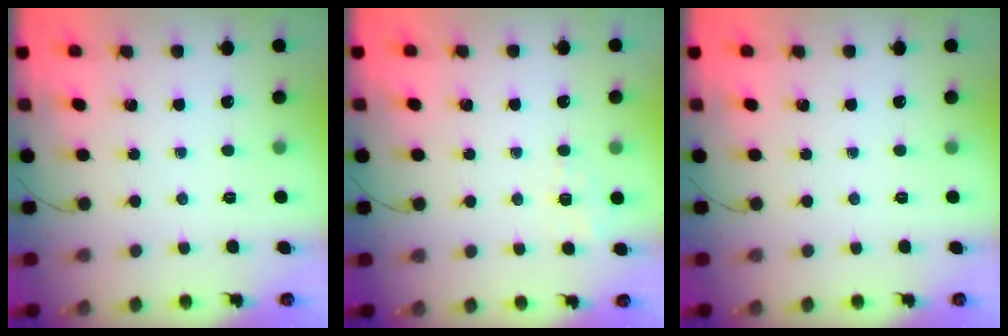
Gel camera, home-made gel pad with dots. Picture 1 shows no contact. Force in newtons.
{"total": 1.4, "press": 0.5, "slide": 1.3}
{"total": 0.0}